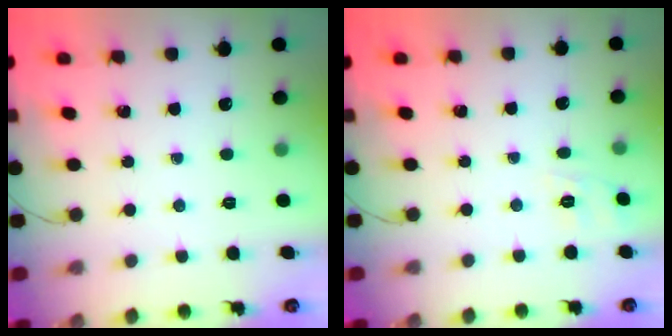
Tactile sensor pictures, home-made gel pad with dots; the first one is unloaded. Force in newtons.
{"total": 6.9, "press": 6.7, "slide": 1.9}